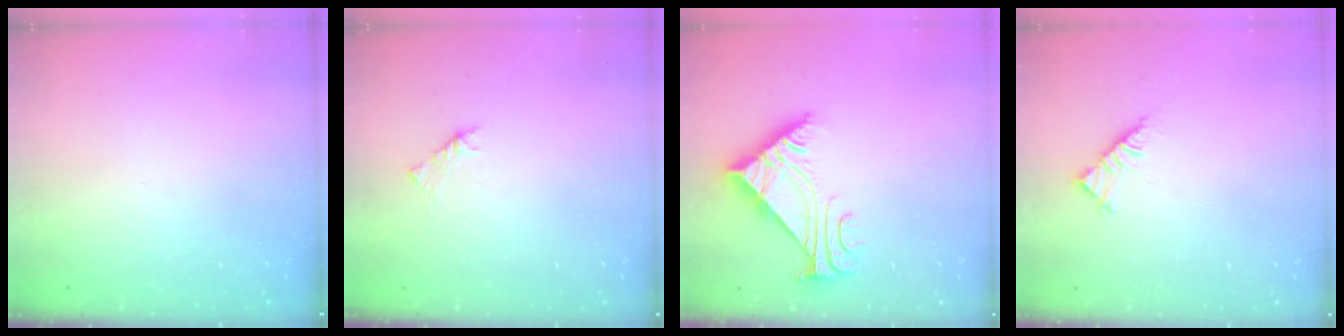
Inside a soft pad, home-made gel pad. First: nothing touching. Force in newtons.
{"total": 2.0, "press": 1.9, "slide": 0.6}
{"total": 7.0, "press": 7.0, "slide": 0.3}
{"total": 4.7, "press": 4.7, "slide": 0.9}